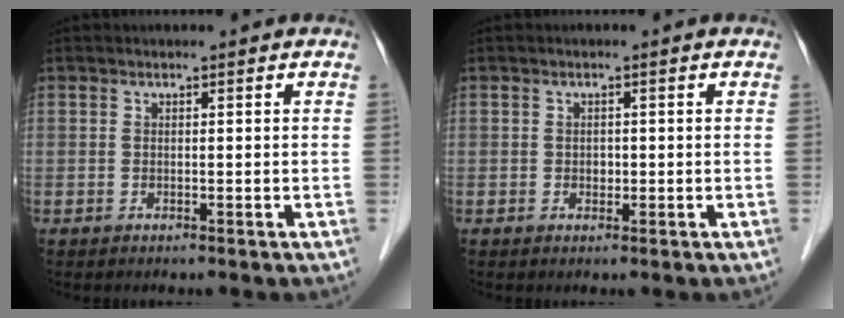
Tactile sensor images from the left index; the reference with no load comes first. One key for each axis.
{"total": 0.9, "fx": 0.0, "fy": 0.7, "fz": 0.5, "tx": -0.007, "ty": 0.002, "tz": 0.000}